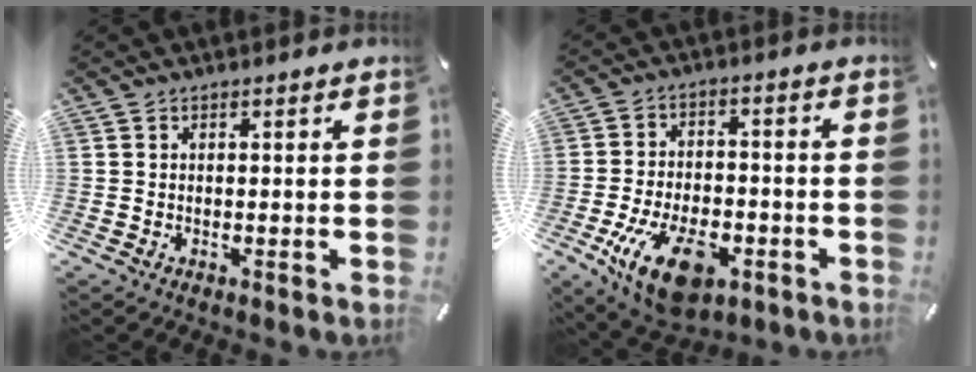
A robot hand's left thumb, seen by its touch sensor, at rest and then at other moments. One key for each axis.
{"total": 14.5, "fx": -6.7, "fy": 7.9, "fz": 10.1, "tx": -0.181, "ty": 0.023, "tz": -0.114}